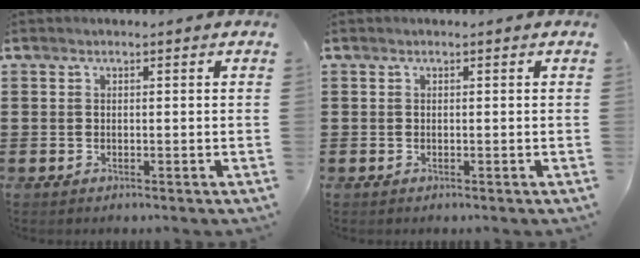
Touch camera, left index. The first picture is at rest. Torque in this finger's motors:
{"motor_torque": [0.00, 0.00, 0.00, 0.00]}